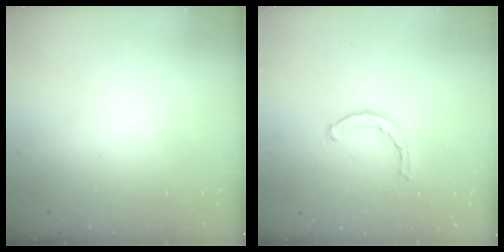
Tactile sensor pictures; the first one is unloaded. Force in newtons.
{"total": 2.1, "press": 2.1, "slide": 0.1}